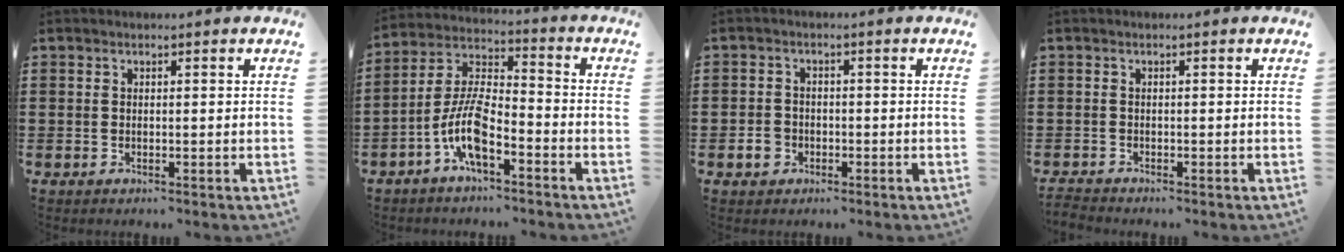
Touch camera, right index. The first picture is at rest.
{"total": 8.9, "force": [-4.6, 3.1, 7.0], "torque": [-0.171, -0.007, -0.093]}
{"total": 2.6, "force": [-1.2, 2.1, 1.1], "torque": [-0.032, -0.004, -0.026]}
{"total": 0.7, "force": [-0.7, -0.1, 0.0], "torque": [-0.001, 0.001, -0.015]}